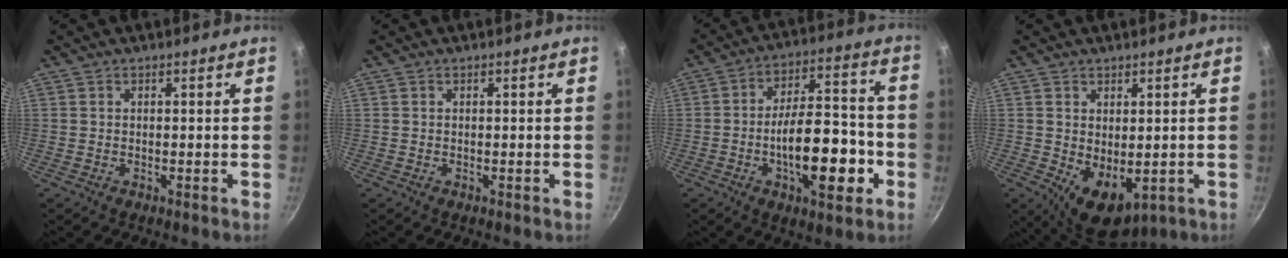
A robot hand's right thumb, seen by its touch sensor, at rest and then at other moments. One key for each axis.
{"total": 0.0}
{"total": 17.4, "fx": -5.3, "fy": 7.4, "fz": 14.8, "tx": -0.193, "ty": 0.044, "tz": -0.081}
{"total": 7.7, "fx": -0.3, "fy": 4.8, "fz": 6.0, "tx": -0.070, "ty": -0.018, "tz": 0.013}